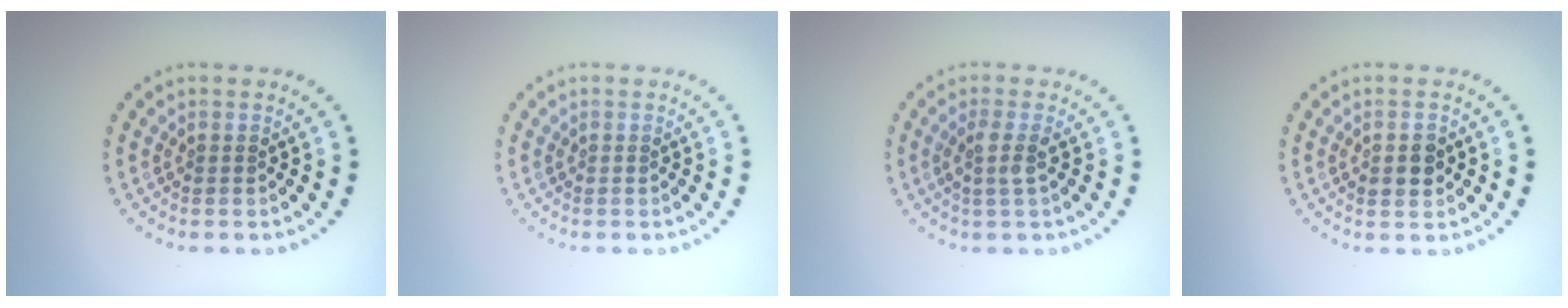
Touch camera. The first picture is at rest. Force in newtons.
{"total": 0.0}
{"total": 1.9, "press": 1.4, "slide": 1.2}
{"total": 2.4, "press": 2.4, "slide": 0.2}